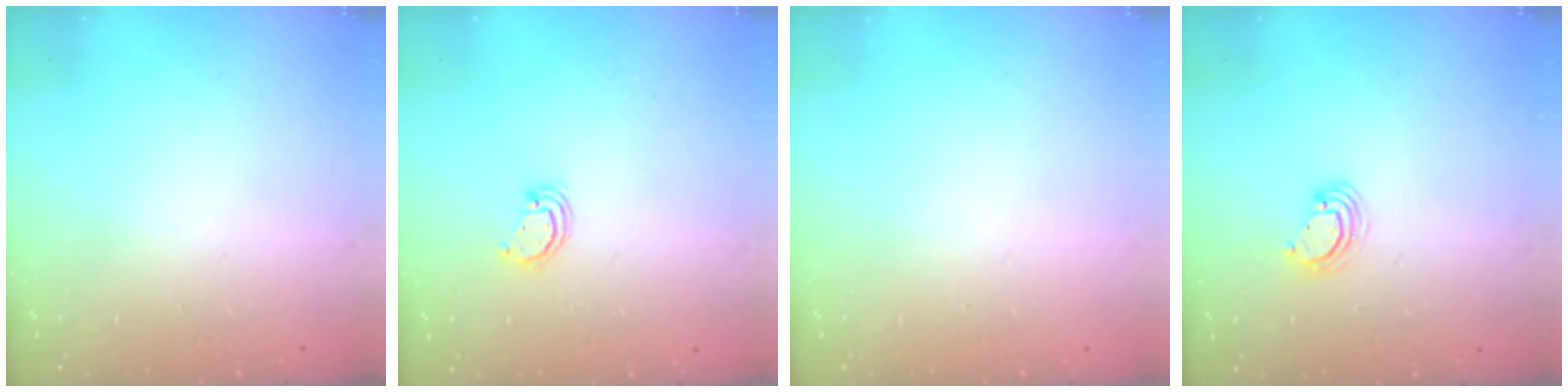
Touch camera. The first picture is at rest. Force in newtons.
{"total": 2.5, "press": 2.5, "slide": 0.2}
{"total": 0.0}
{"total": 4.1, "press": 4.1, "slide": 0.2}